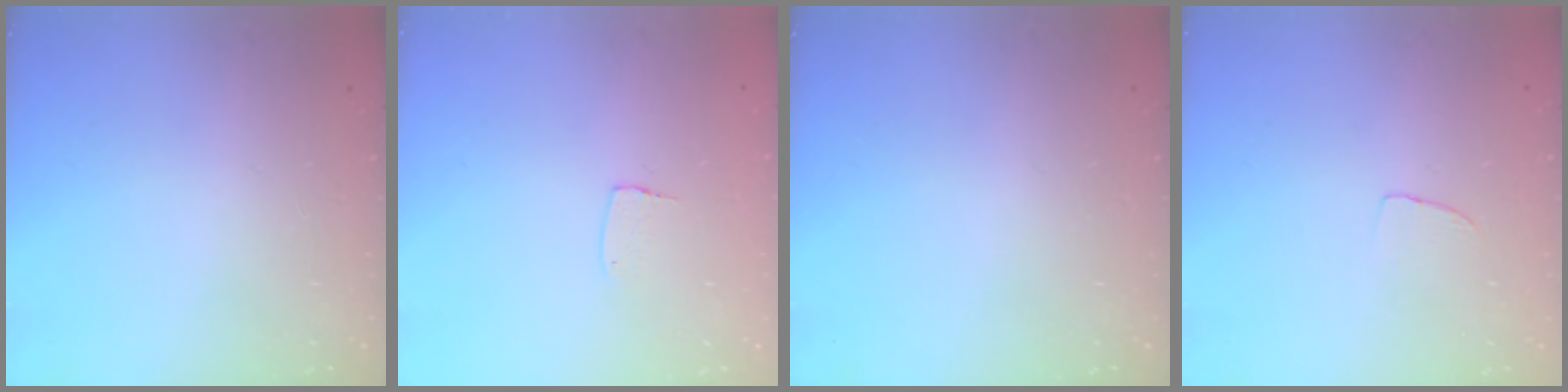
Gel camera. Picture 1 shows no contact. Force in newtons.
{"total": 4.3, "press": 4.3, "slide": 0.4}
{"total": 0.0}
{"total": 3.2, "press": 3.2, "slide": 0.2}